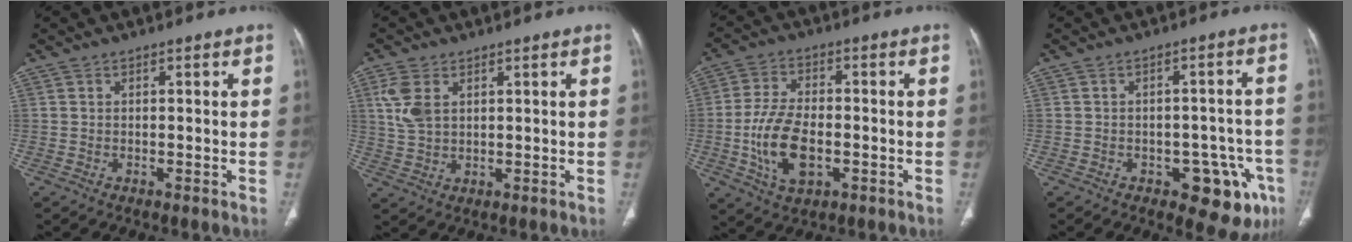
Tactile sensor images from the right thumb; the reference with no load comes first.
{"total": 6.0, "force": [2.1, 3.7, 4.3], "torque": [-0.099, 0.000, 0.051]}
{"total": 11.8, "force": [-2.6, 6.6, 9.5], "torque": [-0.180, 0.009, -0.044]}
{"total": 11.1, "force": [-5.2, 5.6, 8.1], "torque": [-0.061, 0.026, -0.058]}